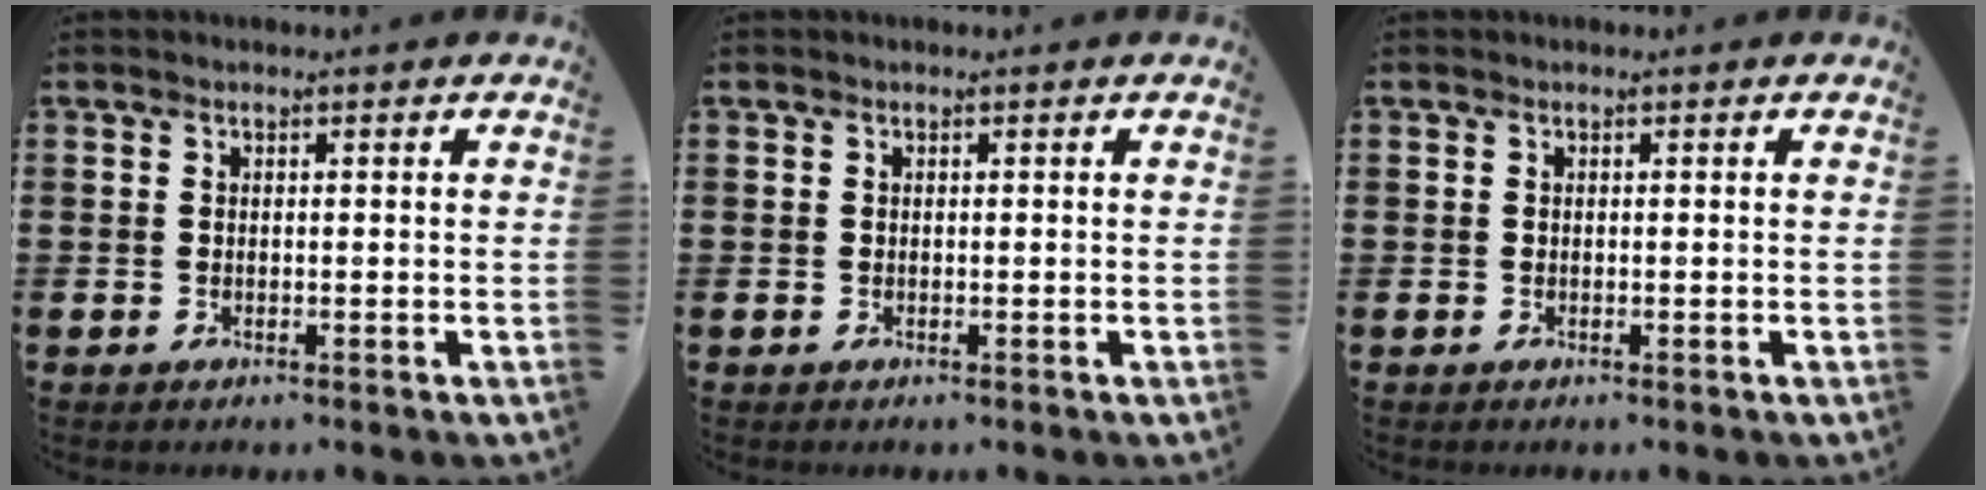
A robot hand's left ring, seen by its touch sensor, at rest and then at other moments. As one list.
[{"total": 0.0}, {"total": 0.0}]